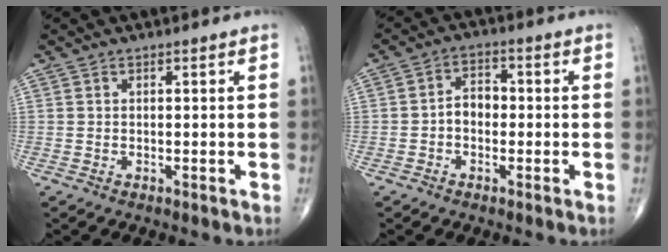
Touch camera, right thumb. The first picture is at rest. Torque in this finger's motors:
{"motor_torque": [-0.15, -0.07, 0.70, -0.03, -0.04]}